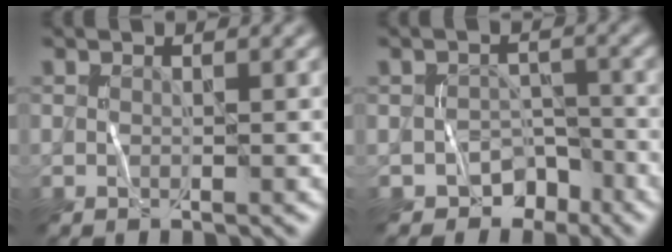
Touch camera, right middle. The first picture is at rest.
{"total": 3.5, "force": [-2.8, 2.1, 0.3], "torque": [0.015, 0.003, -0.038]}